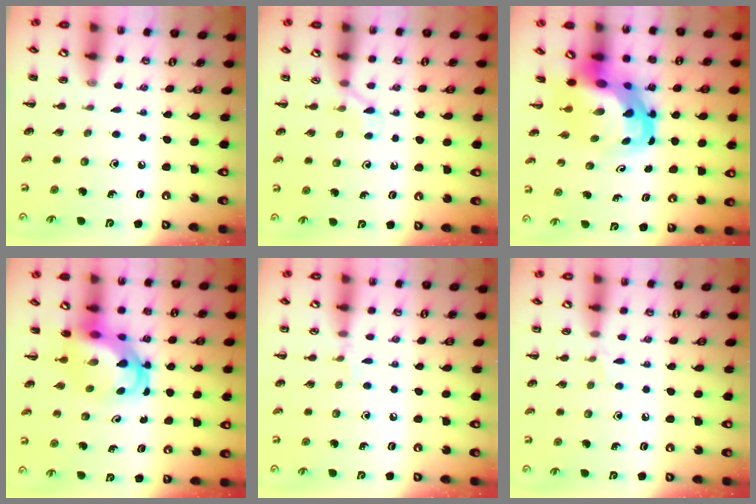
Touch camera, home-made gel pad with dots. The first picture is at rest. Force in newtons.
{"total": 2.6, "press": 2.5, "slide": 0.9}
{"total": 8.6, "press": 8.3, "slide": 2.2}
{"total": 4.9, "press": 4.8, "slide": 1.0}
{"total": 4.0, "press": 3.7, "slide": 1.4}
{"total": 4.1, "press": 4.0, "slide": 1.0}